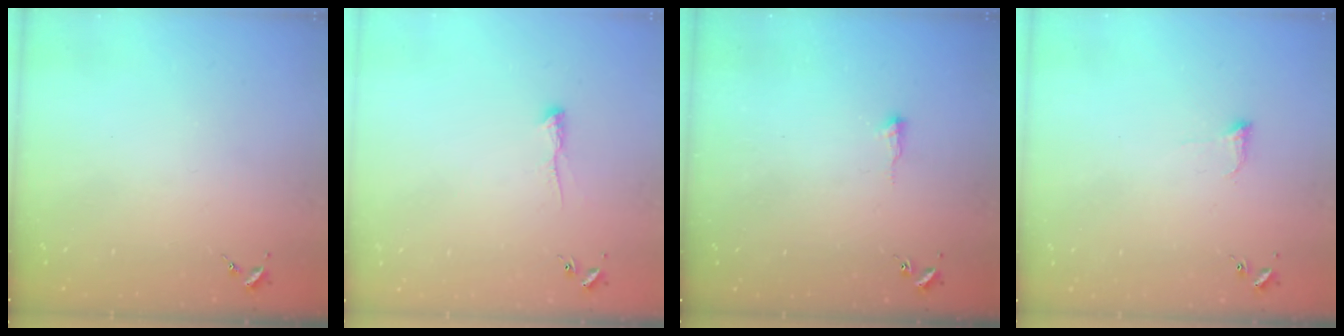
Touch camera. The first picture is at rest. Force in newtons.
{"total": 4.9, "press": 4.8, "slide": 0.8}
{"total": 4.7, "press": 4.7, "slide": 0.6}
{"total": 4.5, "press": 4.5, "slide": 0.6}